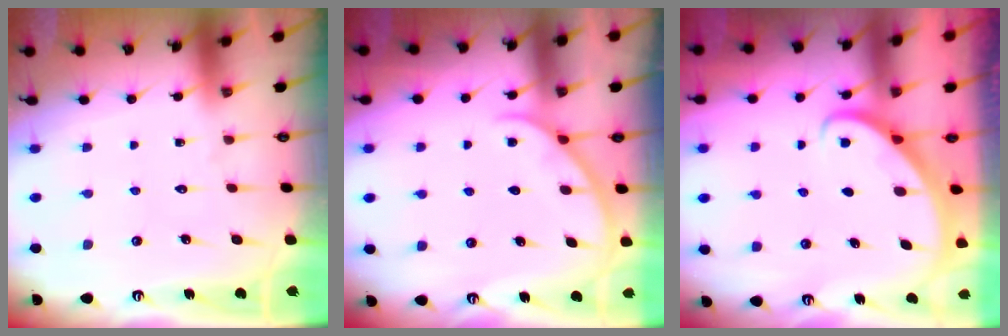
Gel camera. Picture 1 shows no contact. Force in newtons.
{"total": 1.8, "press": 1.8, "slide": 0.2}
{"total": 2.9, "press": 2.9, "slide": 0.2}